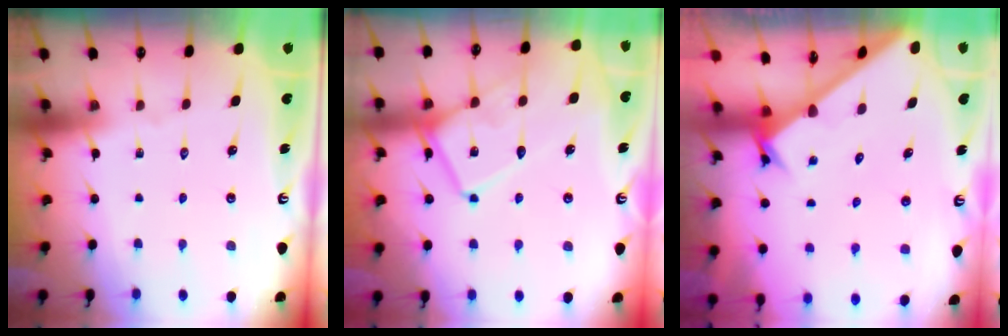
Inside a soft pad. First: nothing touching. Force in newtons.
{"total": 13.7, "press": 13.6, "slide": 1.3}
{"total": 2.7, "press": 2.7, "slide": 0.2}